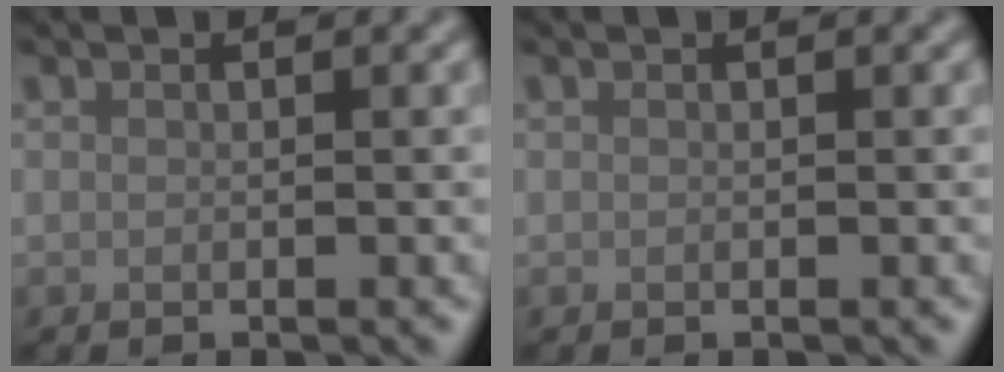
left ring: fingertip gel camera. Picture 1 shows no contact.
{"total": 0.0}